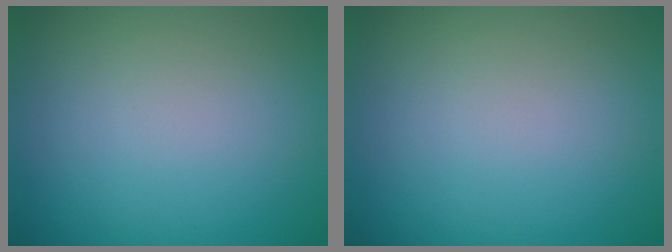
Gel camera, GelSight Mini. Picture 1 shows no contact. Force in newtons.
{"total": 0.0}